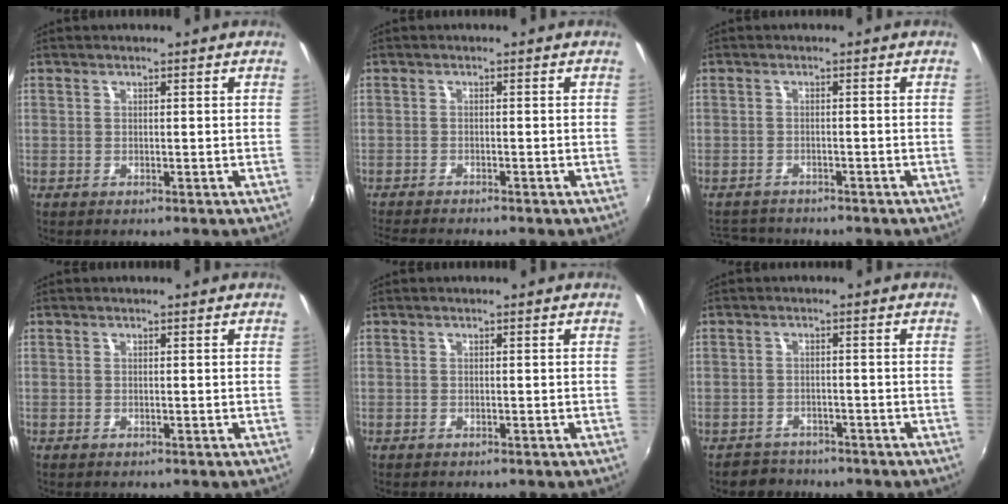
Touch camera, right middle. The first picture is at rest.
{"total": 5.3, "force": [-4.9, 0.1, 2.0], "torque": [-0.050, -0.021, -0.085]}
{"total": 5.5, "force": [-5.1, 1.7, 1.1], "torque": [-0.036, -0.003, -0.083]}
{"total": 0.0}
{"total": 0.0}
{"total": 3.9, "force": [-3.3, 2.0, 0.0], "torque": [-0.013, 0.003, -0.056]}